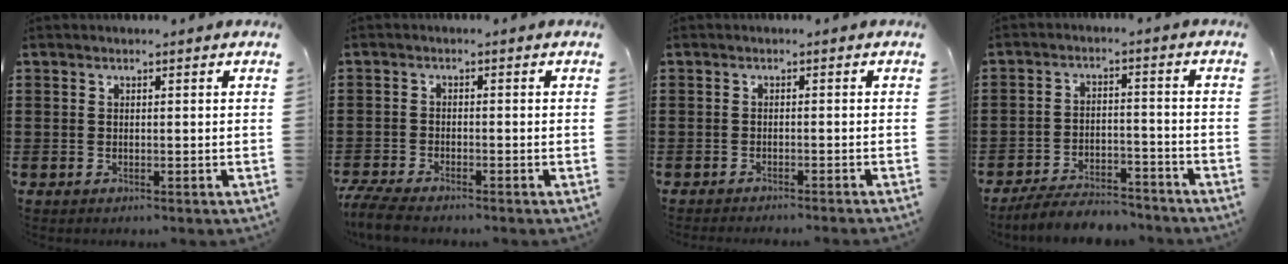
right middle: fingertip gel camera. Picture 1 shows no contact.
{"total": 3.6, "force": [-3.3, 0.2, 1.4], "torque": [-0.044, -0.009, -0.071]}
{"total": 1.2, "force": [-1.1, -0.3, 0.2], "torque": [-0.004, 0.001, -0.022]}
{"total": 6.0, "force": [-5.7, 1.0, 1.5], "torque": [-0.026, 0.009, -0.111]}